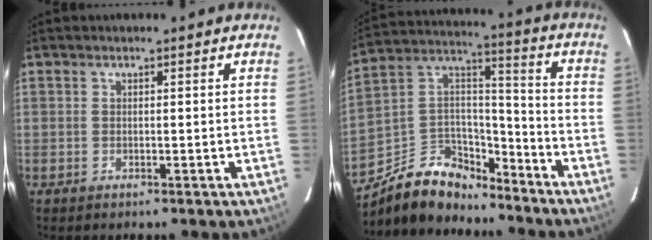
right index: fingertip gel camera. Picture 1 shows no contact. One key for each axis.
{"total": 15.6, "fx": -11.9, "fy": 8.0, "fz": 6.2, "tx": -0.144, "ty": 0.052, "tz": -0.197}